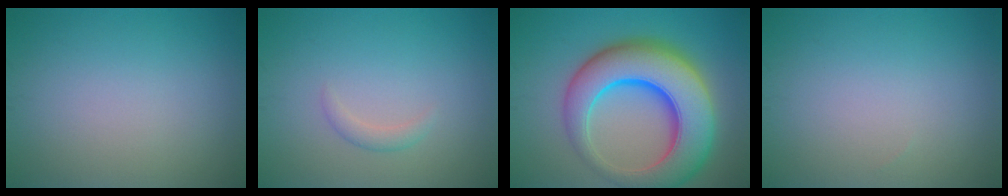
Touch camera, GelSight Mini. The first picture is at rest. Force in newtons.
{"total": 1.1, "press": 1.1, "slide": 0.1}
{"total": 11.8, "press": 11.8, "slide": 0.5}
{"total": 0.0}